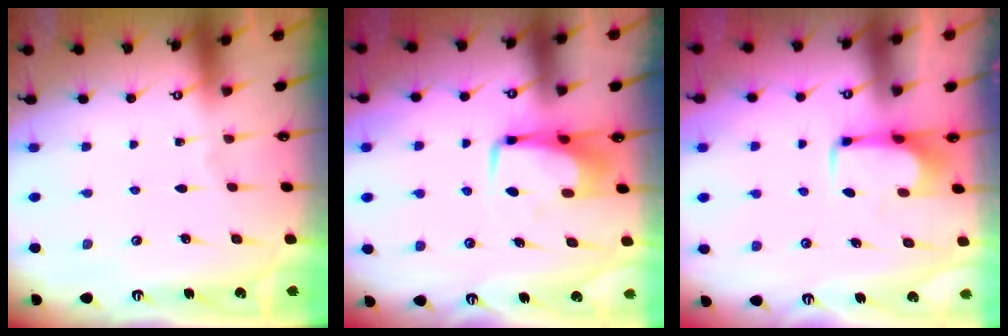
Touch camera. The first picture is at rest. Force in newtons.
{"total": 6.4, "press": 6.3, "slide": 0.7}
{"total": 2.0, "press": 1.9, "slide": 0.4}